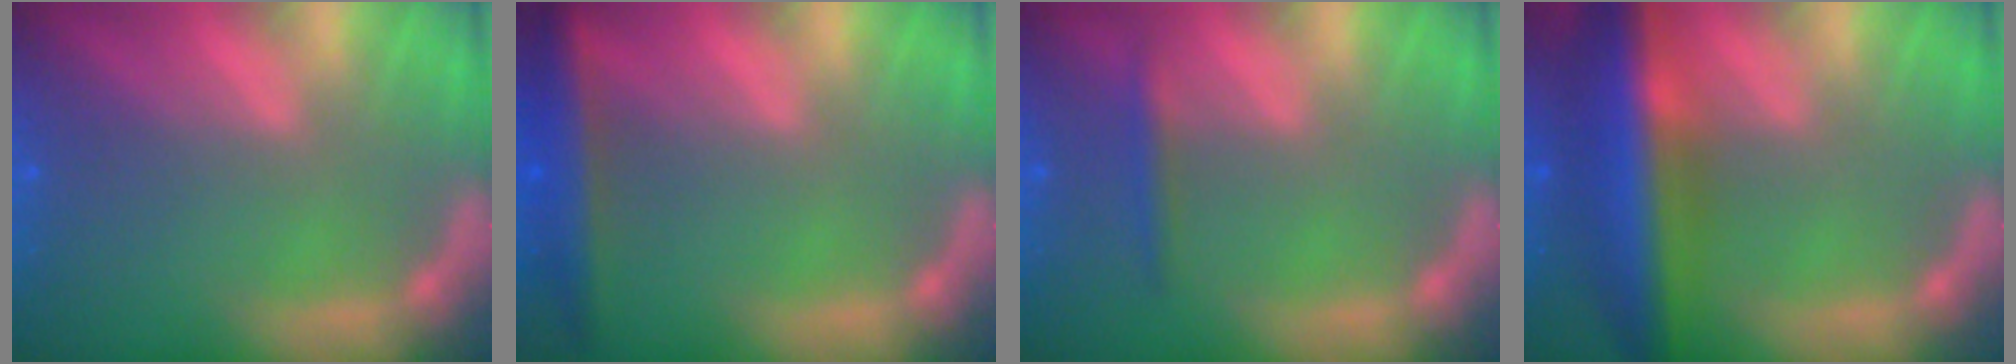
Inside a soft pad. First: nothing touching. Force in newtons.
{"total": 4.0}
{"total": 1.4}
{"total": 8.5}